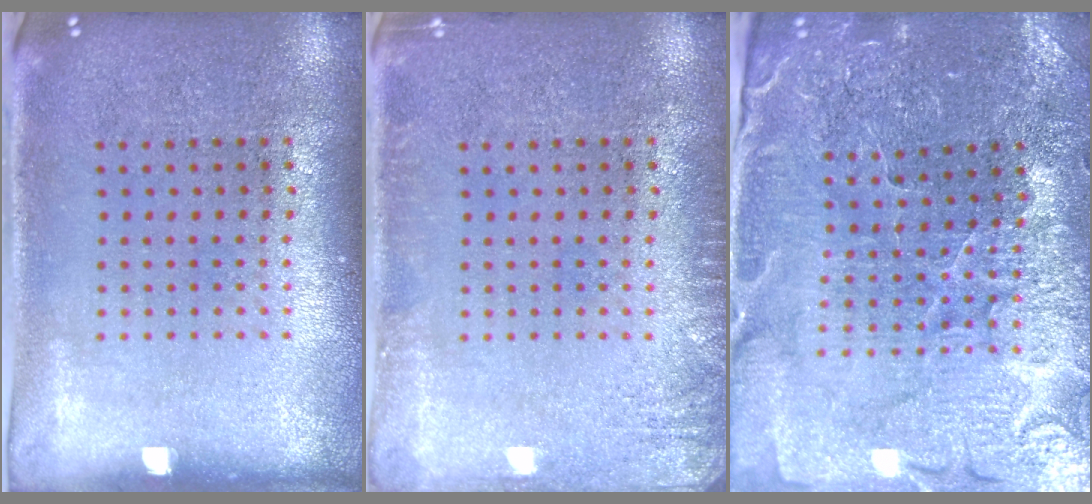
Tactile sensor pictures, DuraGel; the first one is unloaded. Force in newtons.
{"total": 1.6, "press": 1.6, "slide": 0.2}
{"total": 3.5, "press": 3.5, "slide": 0.2}